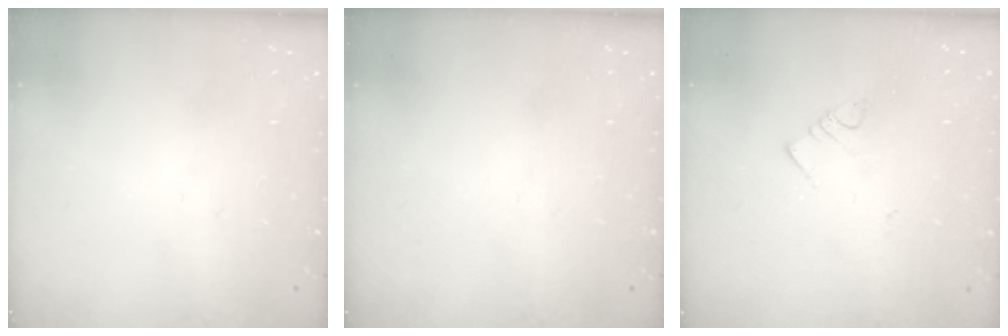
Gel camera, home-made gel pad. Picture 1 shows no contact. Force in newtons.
{"total": 0.0}
{"total": 2.7, "press": 2.6, "slide": 0.5}